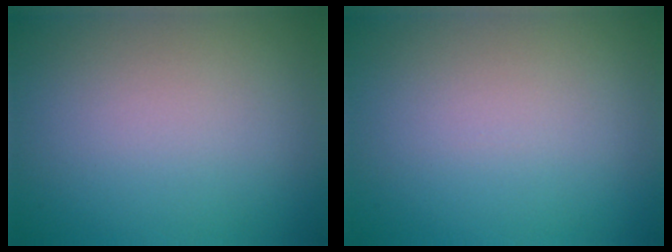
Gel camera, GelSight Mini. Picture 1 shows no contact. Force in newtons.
{"total": 0.0}